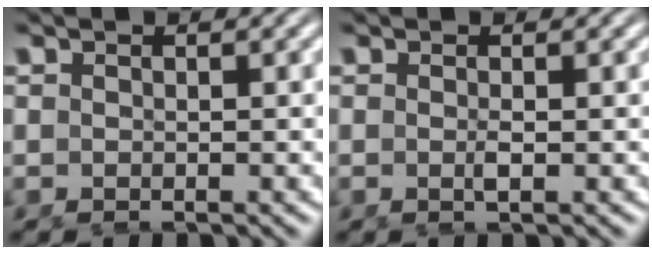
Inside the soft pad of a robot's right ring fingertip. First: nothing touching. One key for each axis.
{"total": 0.9, "fx": -0.3, "fy": -0.5, "fz": 0.7, "tx": -0.011, "ty": -0.005, "tz": -0.002}